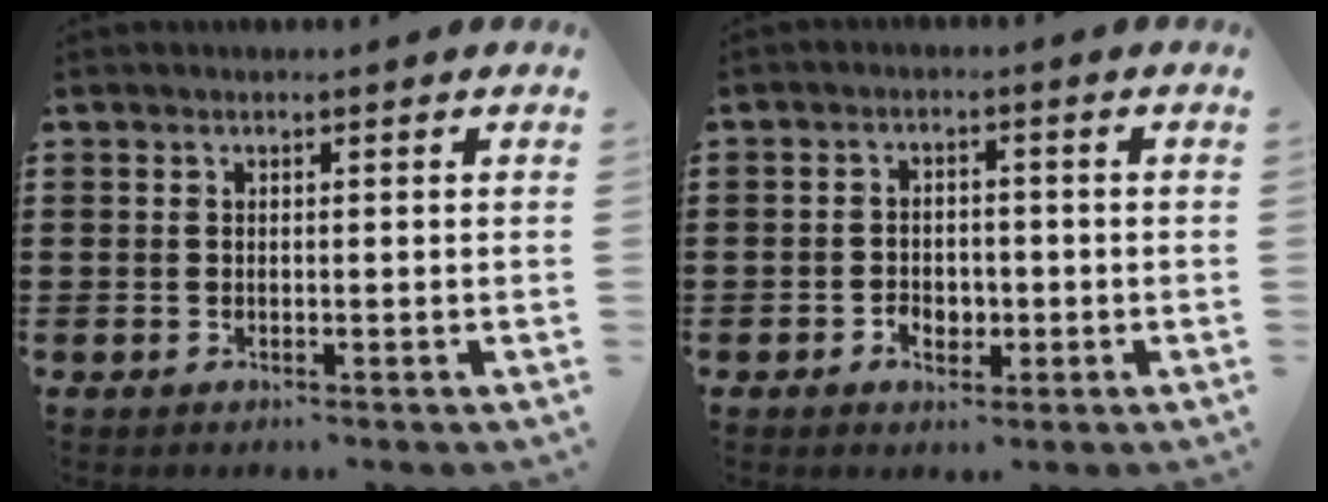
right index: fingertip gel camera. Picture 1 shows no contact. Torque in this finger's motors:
{"motor_torque": [0.64, 1.50, 0.05, 0.00]}